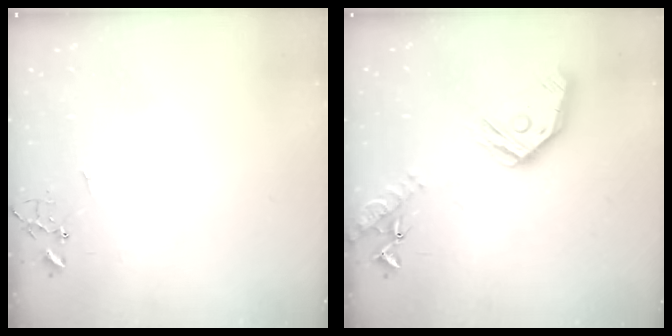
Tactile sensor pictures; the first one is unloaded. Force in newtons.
{"total": 17.4, "press": 17.3, "slide": 2.0}